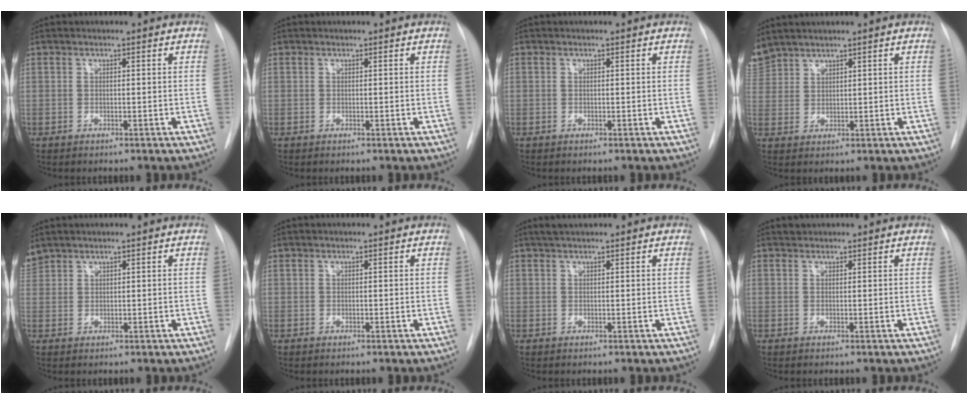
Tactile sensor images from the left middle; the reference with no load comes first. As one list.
[{"total": 0.0}, {"total": 0.0}, {"total": 5.0, "force": [4.7, 1.7, 0.6], "torque": [-0.025, 0.015, 0.105]}, {"total": 2.5, "force": [2.3, 0.8, 0.1], "torque": [-0.011, 0.017, 0.052]}, {"total": 0.0}, {"total": 1.9, "force": [1.7, 0.2, 1.0], "torque": [-0.018, 0.013, 0.029]}, {"total": 0.9, "force": [0.8, 0.4, 0.0], "torque": [-0.003, 0.006, 0.013]}]